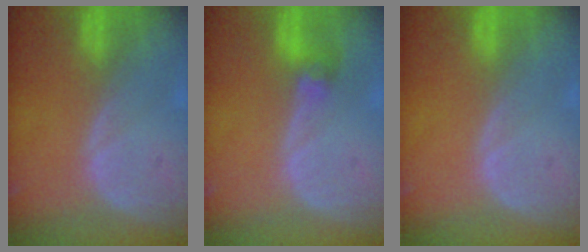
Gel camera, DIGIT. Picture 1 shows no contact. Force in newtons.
{"total": 2.9, "press": 2.6, "slide": 1.2}
{"total": 0.0}